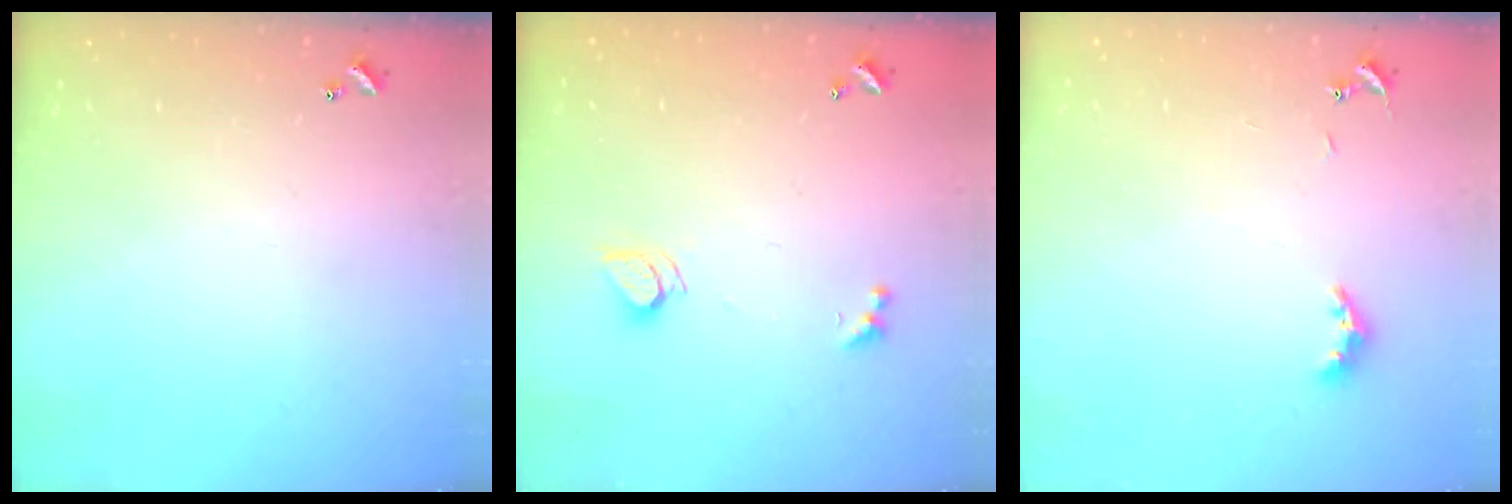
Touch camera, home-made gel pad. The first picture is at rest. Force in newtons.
{"total": 2.3, "press": 2.3, "slide": 0.2}
{"total": 5.4, "press": 5.4, "slide": 0.6}